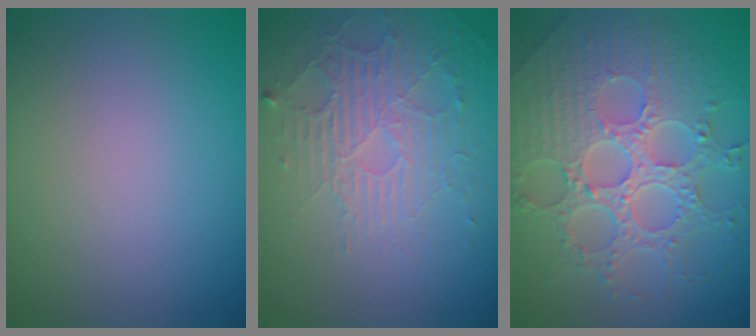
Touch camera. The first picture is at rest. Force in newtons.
{"total": 4.7, "press": 3.3, "slide": 3.3}
{"total": 8.4, "press": 6.2, "slide": 5.7}